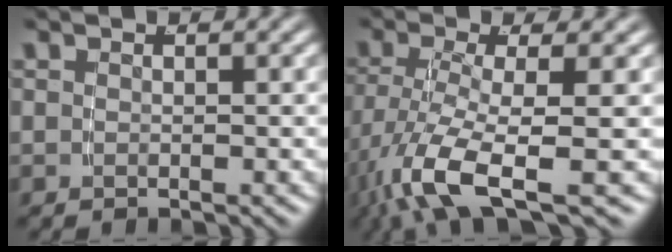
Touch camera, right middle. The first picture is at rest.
{"total": 7.0, "force": [-3.5, 2.2, 5.7], "torque": [-0.122, -0.038, -0.037]}